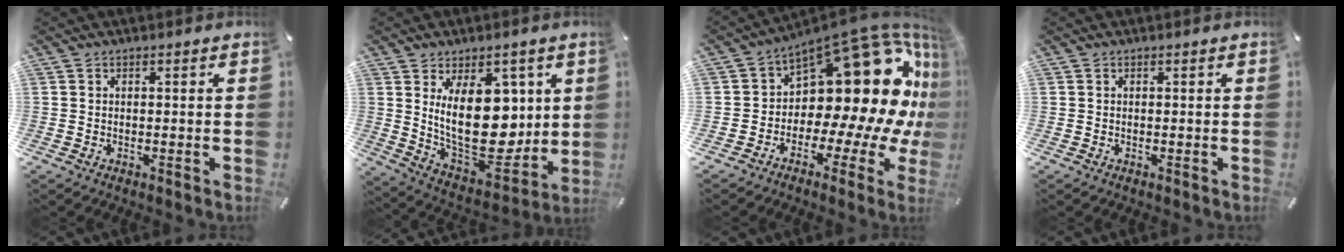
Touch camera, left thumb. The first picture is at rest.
{"total": 21.1, "force": [5.2, 12.5, 16.2], "torque": [-0.275, -0.057, 0.090]}
{"total": 22.9, "force": [6.6, 12.6, 17.9], "torque": [-0.235, -0.090, 0.131]}
{"total": 0.0}